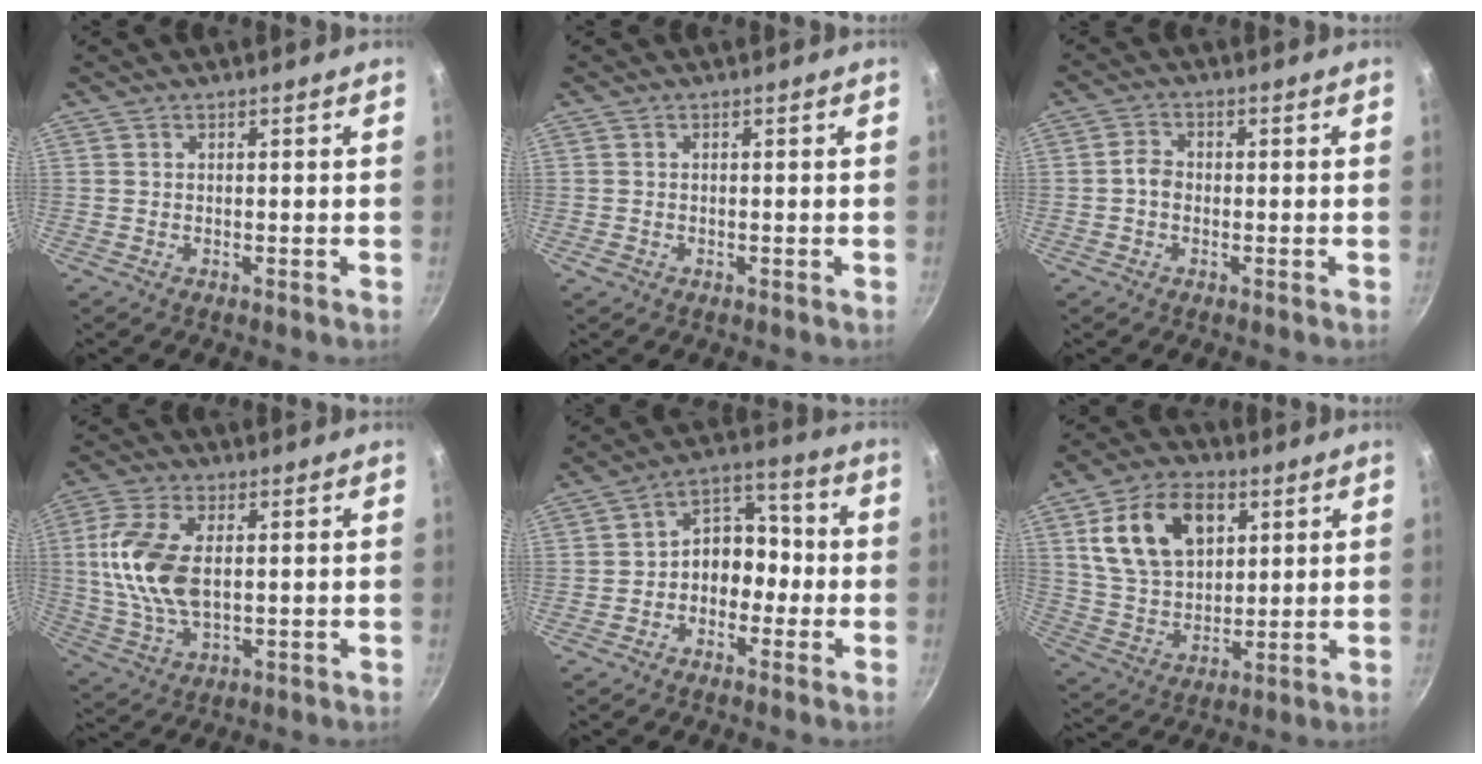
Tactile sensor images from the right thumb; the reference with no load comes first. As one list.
[{"total": 1.0, "force": [-0.4, 0.7, 0.5], "torque": [-0.008, 0.000, -0.008]}, {"total": 2.9, "force": [-0.7, 2.2, 1.7], "torque": [-0.025, 0.015, -0.017]}, {"total": 13.1, "force": [1.3, 7.2, 10.9], "torque": [-0.220, 0.002, 0.023]}, {"total": 9.1, "force": [-2.1, 7.0, 5.5], "torque": [-0.024, 0.052, -0.048]}, {"total": 16.9, "force": [5.8, 11.1, 11.4], "torque": [-0.176, -0.008, 0.106]}]